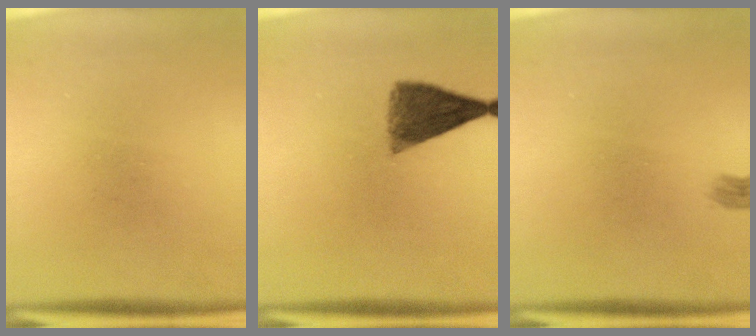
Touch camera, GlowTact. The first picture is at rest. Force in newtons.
{"total": 7.1}
{"total": 1.0}